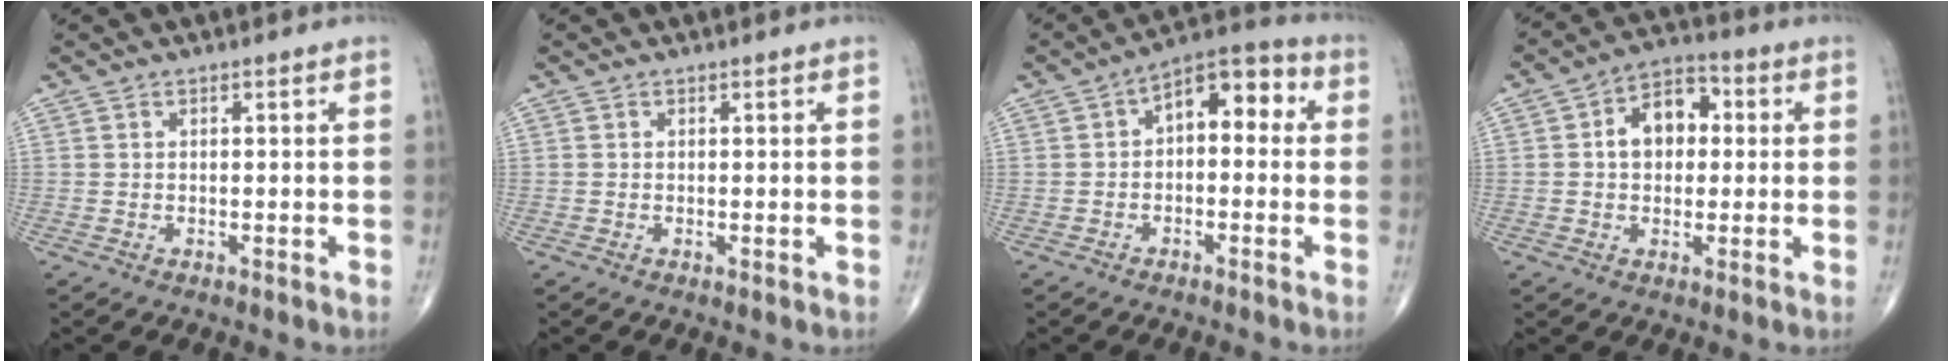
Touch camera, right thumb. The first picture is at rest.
{"total": 0.0}
{"total": 9.2, "force": [0.8, 5.3, 7.4], "torque": [-0.076, 0.037, -0.003]}
{"total": 9.4, "force": [1.2, 6.6, 6.6], "torque": [-0.080, 0.023, 0.011]}